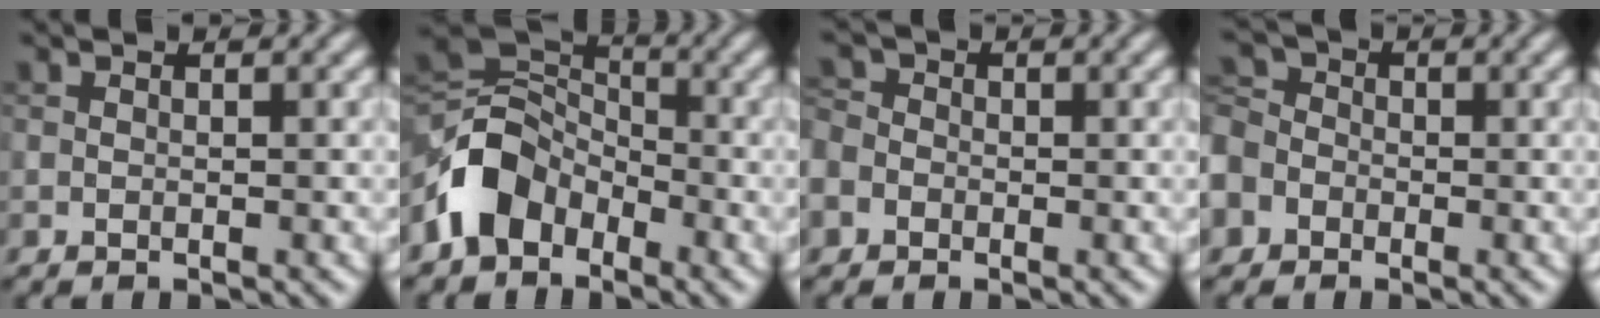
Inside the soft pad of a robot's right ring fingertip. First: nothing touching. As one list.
[{"total": 6.4, "force": [-3.2, 4.6, 3.1], "torque": [-0.057, 0.005, -0.076]}, {"total": 3.6, "force": [-1.4, 3.1, 1.3], "torque": [-0.017, 0.005, -0.043]}, {"total": 7.4, "force": [-3.8, 5.8, 2.7], "torque": [-0.063, -0.007, -0.078]}]